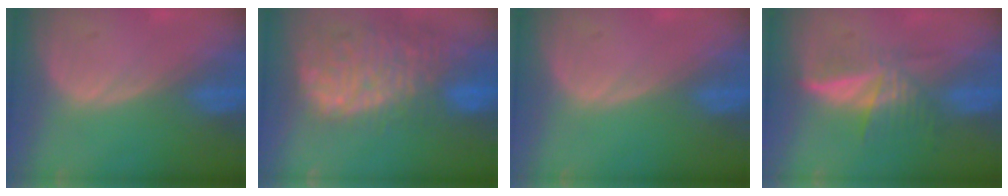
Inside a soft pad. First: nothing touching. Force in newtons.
{"total": 13.5, "press": 11.4, "slide": 7.3}
{"total": 0.0}
{"total": 5.9, "press": 5.4, "slide": 2.4}